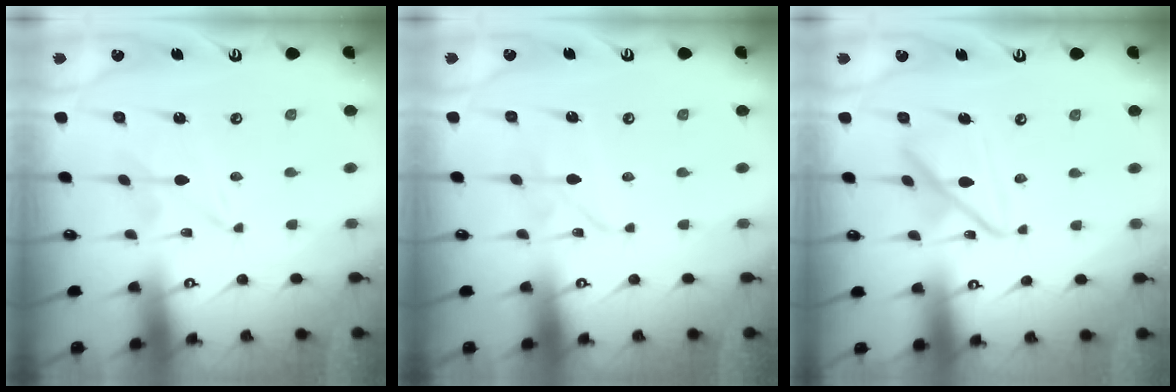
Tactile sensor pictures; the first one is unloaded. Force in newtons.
{"total": 2.2, "press": 2.2, "slide": 0.2}
{"total": 12.4, "press": 12.4, "slide": 1.1}